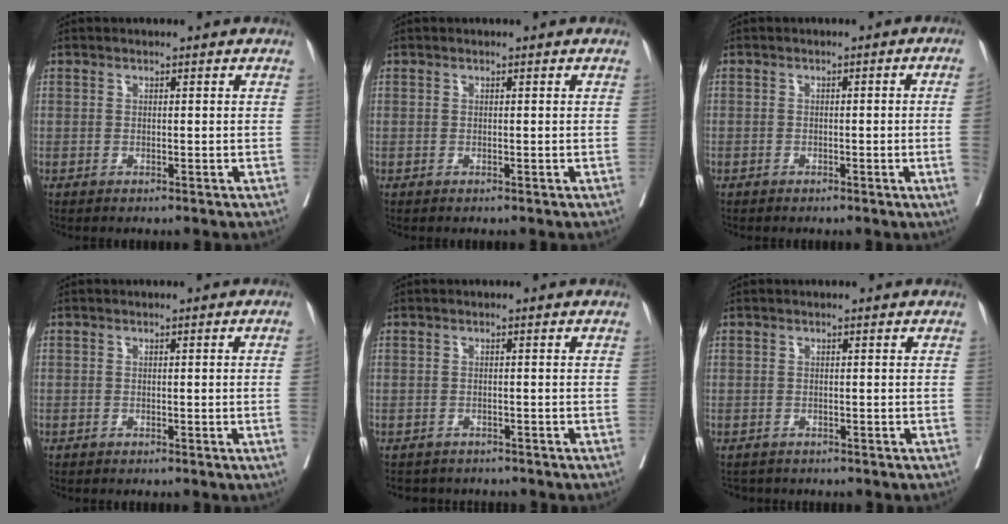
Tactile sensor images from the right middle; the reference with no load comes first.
{"total": 0.0}
{"total": 2.8, "force": [-0.7, -0.5, 2.7], "torque": [-0.034, 0.001, -0.009]}
{"total": 1.1, "force": [-0.3, -0.2, 1.0], "torque": [-0.015, 0.001, -0.004]}
{"total": 3.9, "force": [-3.5, 1.5, 0.2], "torque": [-0.001, -0.001, -0.048]}
{"total": 2.4, "force": [-2.2, 1.1, 0.1], "torque": [-0.006, -0.003, -0.033]}